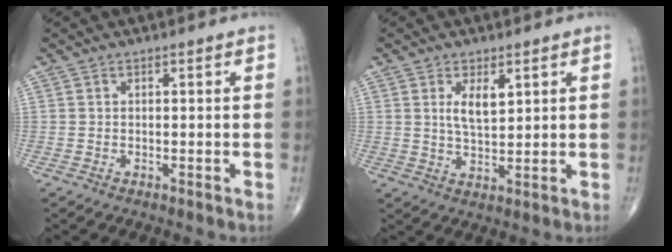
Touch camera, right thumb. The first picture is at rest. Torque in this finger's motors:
{"motor_torque": [-0.25, 0.22, 0.57, 0.33, 0.04]}